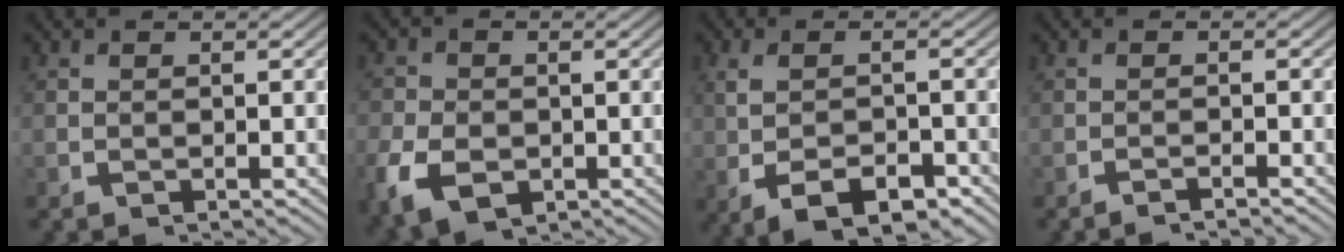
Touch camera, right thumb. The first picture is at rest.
{"total": 5.4, "force": [-2.1, 3.9, 3.1], "torque": [-0.069, -0.024, -0.023]}
{"total": 5.1, "force": [-1.7, 2.6, 4.1], "torque": [-0.077, -0.013, -0.012]}
{"total": 1.3, "force": [-1.2, -0.1, 0.3], "torque": [-0.003, 0.002, -0.027]}